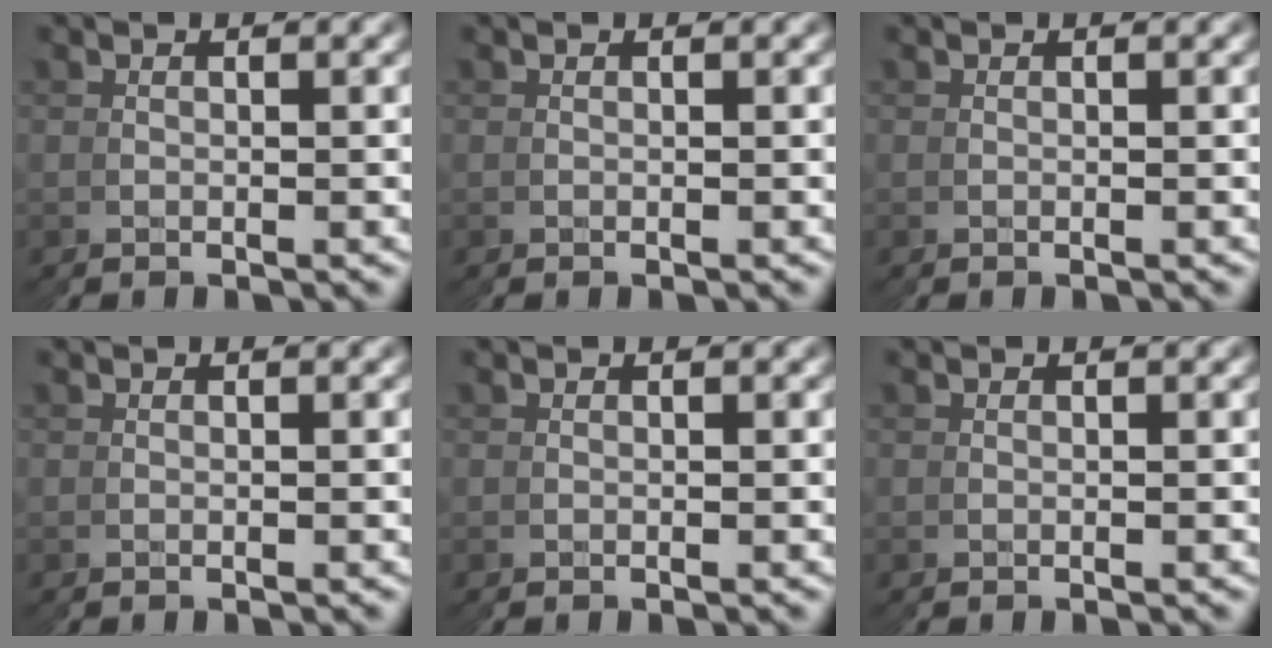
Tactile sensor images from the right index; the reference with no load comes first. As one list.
[{"total": 0.0}, {"total": 0.0}, {"total": 0.0}, {"total": 0.0}, {"total": 0.0}]